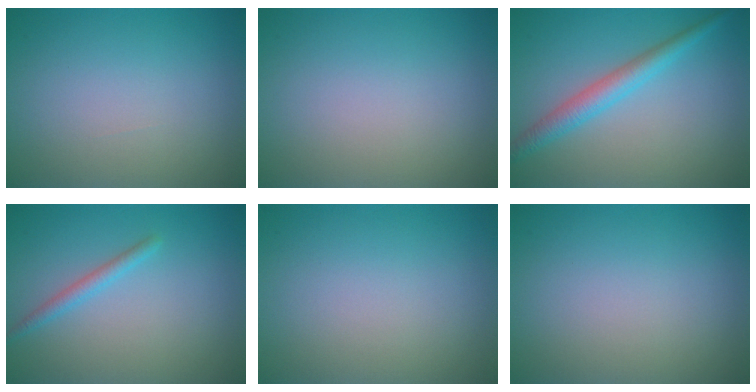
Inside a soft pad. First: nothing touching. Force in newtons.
{"total": 0.0}
{"total": 3.1, "press": 3.1, "slide": 0.1}
{"total": 1.5, "press": 1.5, "slide": 0.1}
{"total": 0.0}
{"total": 0.0}